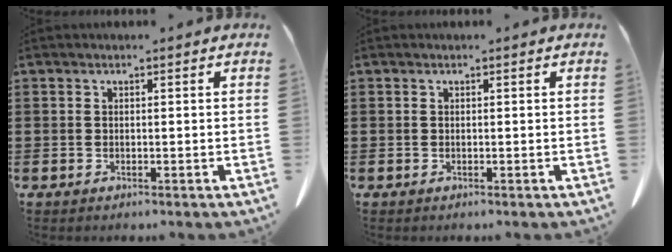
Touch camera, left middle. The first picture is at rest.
{"total": 0.0}